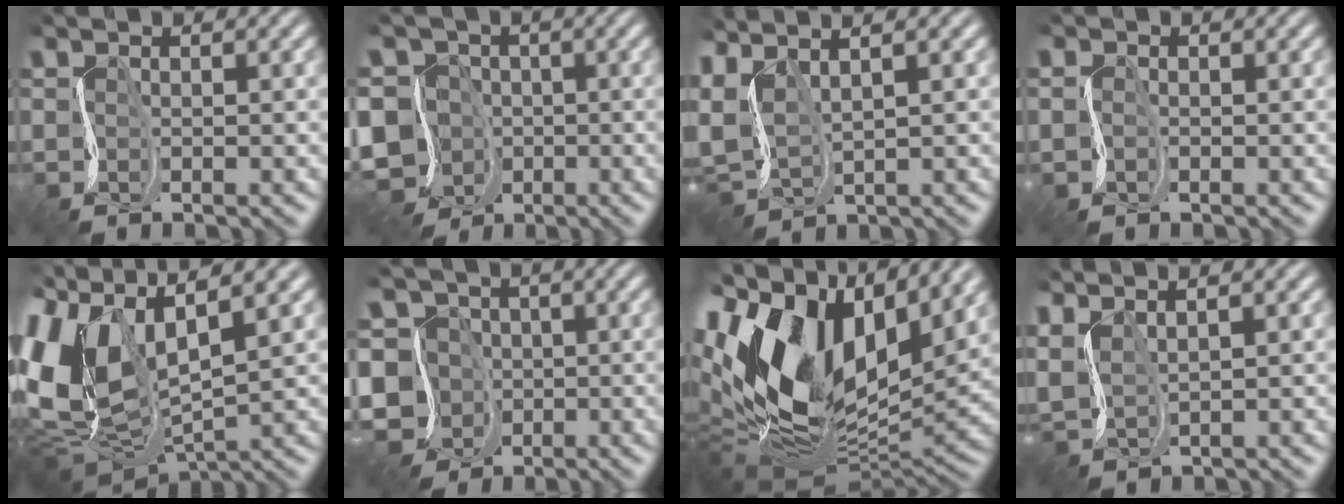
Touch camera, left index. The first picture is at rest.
{"total": 10.9, "force": [-5.4, 8.5, 4.2], "torque": [-0.081, -0.018, -0.115]}
{"total": 5.9, "force": [2.0, 2.3, 5.0], "torque": [-0.111, 0.013, 0.042]}
{"total": 0.8, "force": [-0.3, 0.7, 0.3], "torque": [-0.008, -0.006, -0.003]}
{"total": 11.0, "force": [3.2, 5.9, 8.7], "torque": [-0.209, -0.006, 0.060]}
{"total": 9.7, "force": [-4.0, 8.3, 3.3], "torque": [-0.066, 0.002, -0.105]}
{"total": 17.2, "force": [2.8, 9.8, 13.8], "torque": [-0.293, 0.006, 0.045]}
{"total": 5.8, "force": [3.3, 2.5, 4.1], "torque": [-0.109, 0.029, 0.060]}